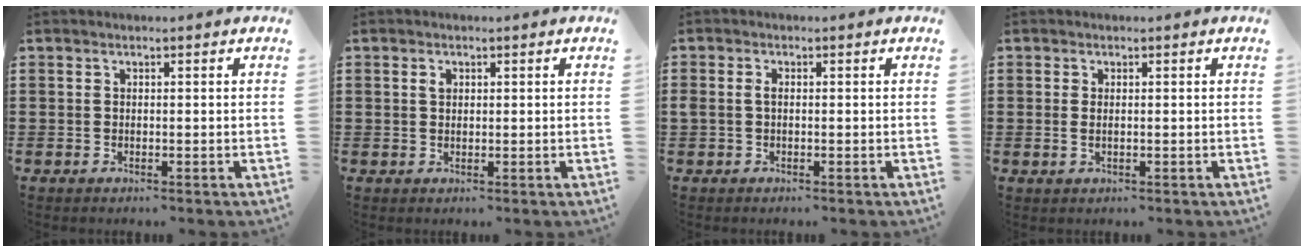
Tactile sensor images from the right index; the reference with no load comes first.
{"total": 0.9, "force": [0.4, 0.6, 0.6], "torque": [-0.013, 0.004, 0.008]}
{"total": 1.4, "force": [0.0, 0.8, 1.2], "torque": [-0.032, 0.001, -0.004]}
{"total": 1.1, "force": [0.2, 0.3, 1.0], "torque": [-0.021, 0.002, 0.002]}